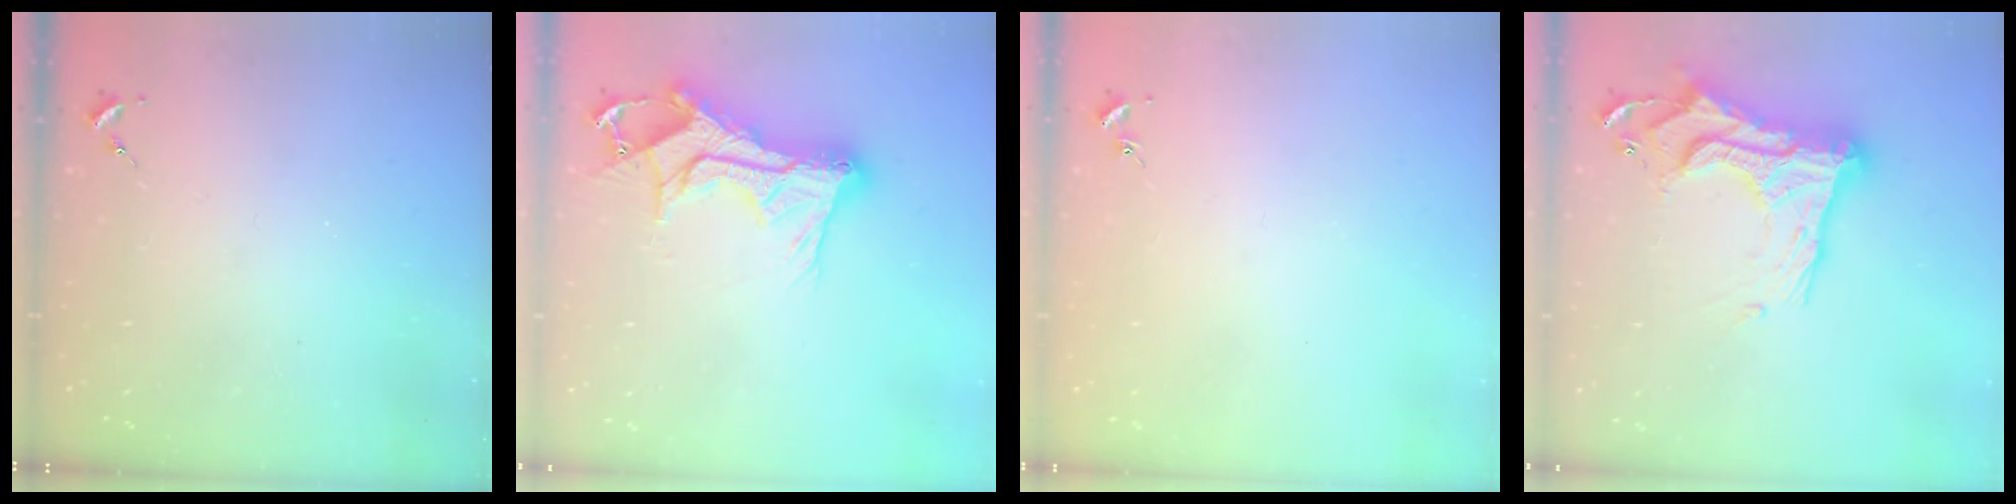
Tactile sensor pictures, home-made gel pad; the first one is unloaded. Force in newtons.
{"total": 20.1, "press": 20.1, "slide": 1.1}
{"total": 0.9, "press": 0.9, "slide": 0.2}
{"total": 24.9, "press": 24.8, "slide": 1.8}